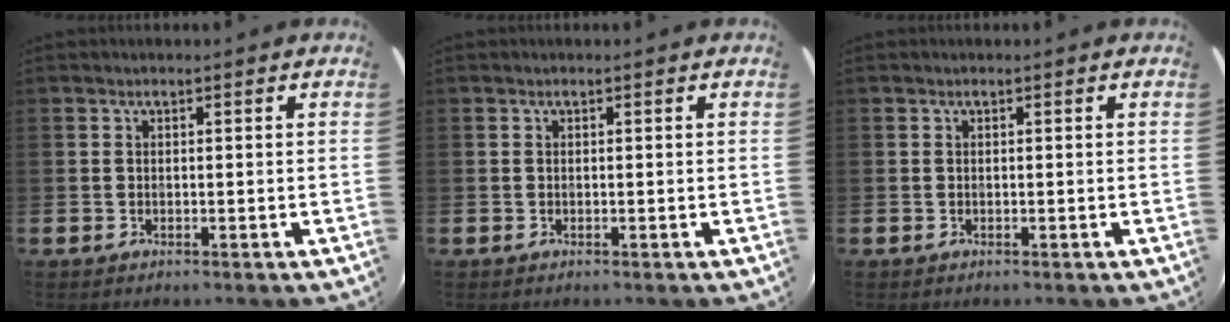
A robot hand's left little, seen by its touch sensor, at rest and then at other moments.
{"total": 0.0}
{"total": 0.0}